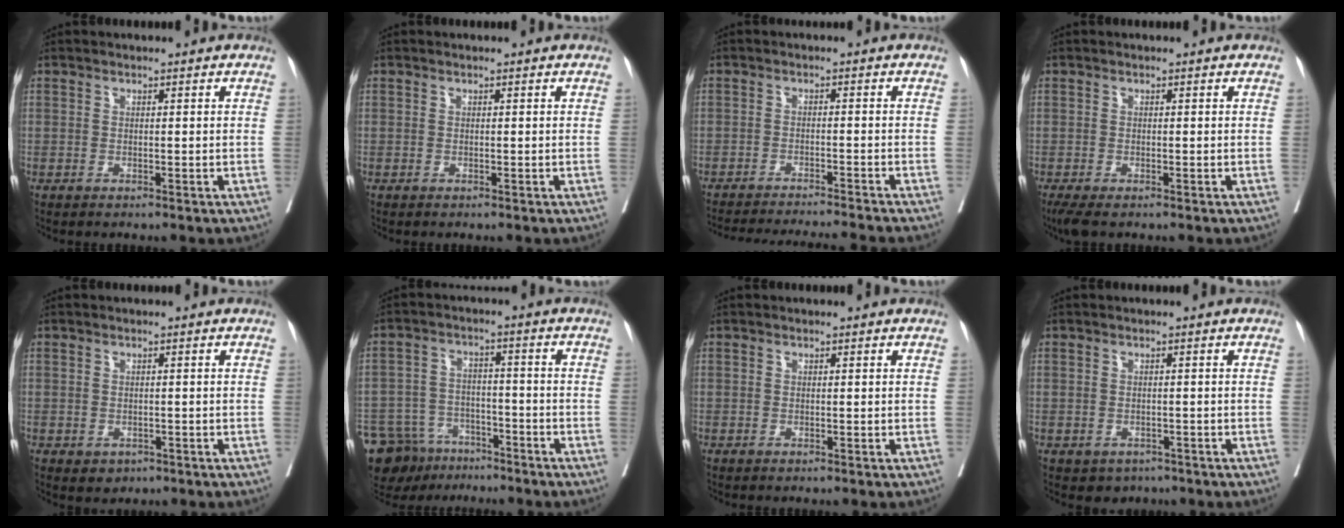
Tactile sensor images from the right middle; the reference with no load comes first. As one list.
[{"total": 0.0}, {"total": 14.3, "force": [-13.4, -1.0, 5.0], "torque": [-0.060, -0.025, -0.189]}, {"total": 3.3, "force": [-2.4, 0.9, 2.1], "torque": [-0.040, -0.014, -0.041]}, {"total": 1.8, "force": [-0.8, 1.4, 0.7], "torque": [-0.008, 0.001, -0.001]}, {"total": 12.6, "force": [-9.9, 6.8, 3.7], "torque": [-0.075, 0.016, -0.156]}, {"total": 0.0}, {"total": 2.7, "force": [-1.7, 1.9, 0.6], "torque": [-0.004, 0.005, -0.018]}]